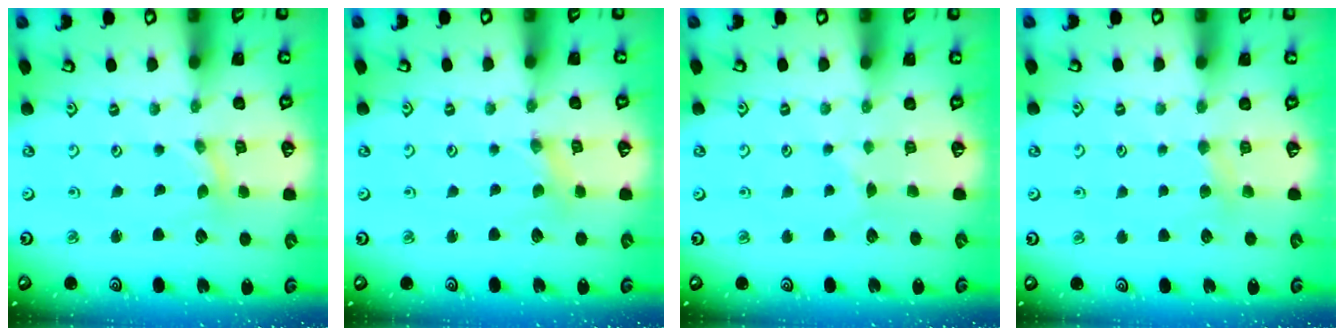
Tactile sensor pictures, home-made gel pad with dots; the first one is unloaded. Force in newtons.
{"total": 0.0}
{"total": 2.9, "press": 2.9, "slide": 0.5}
{"total": 3.0, "press": 3.0, "slide": 0.5}